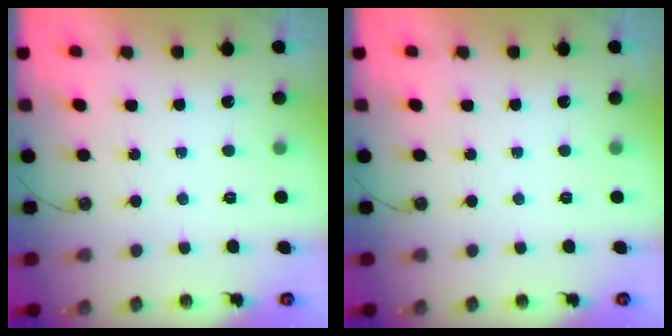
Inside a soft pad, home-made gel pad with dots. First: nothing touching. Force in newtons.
{"total": 0.0}